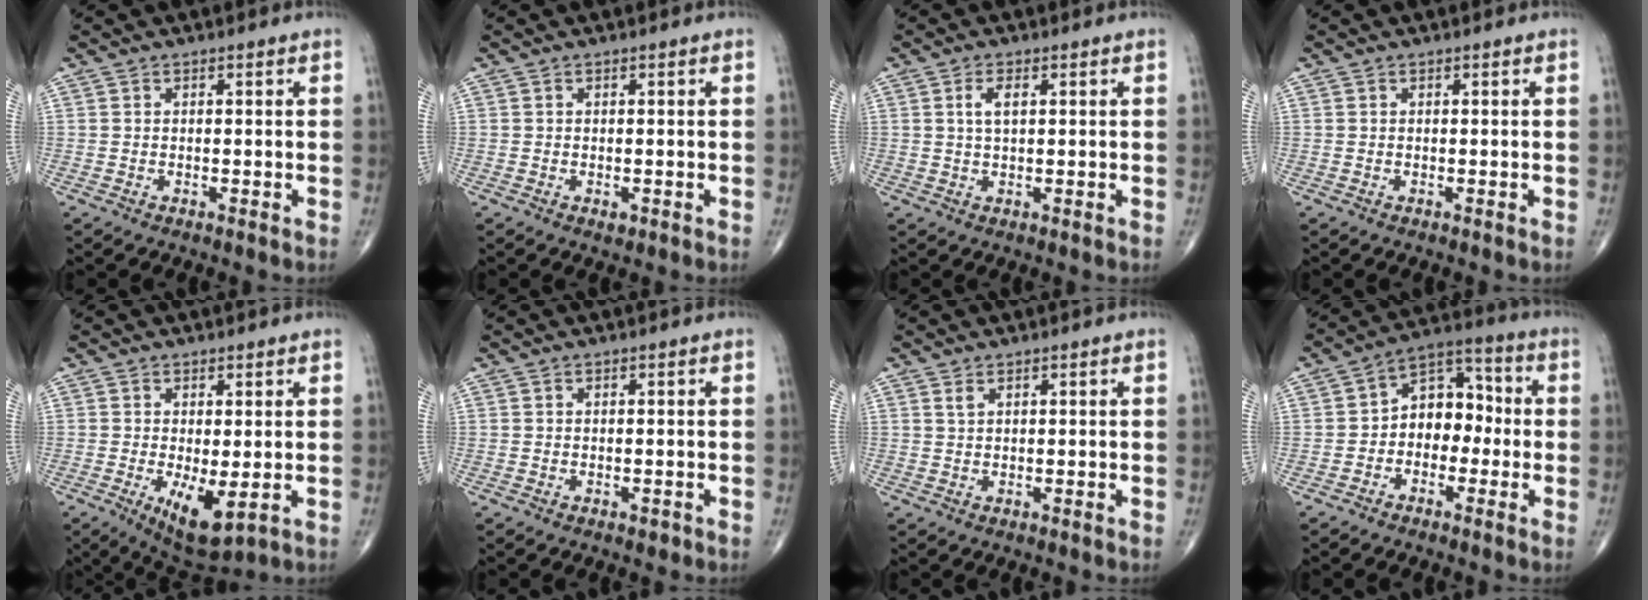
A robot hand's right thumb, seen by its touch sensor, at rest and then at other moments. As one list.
[{"total": 0.8, "force": [-0.3, 0.5, 0.6], "torque": [-0.004, 0.000, -0.003]}, {"total": 3.0, "force": [0.8, 1.2, 2.6], "torque": [-0.052, 0.003, 0.016]}, {"total": 0.0}, {"total": 7.4, "force": [-1.6, 2.8, 6.7], "torque": [-0.107, -0.020, -0.014]}, {"total": 0.6, "force": [-0.3, 0.4, 0.3], "torque": [0.000, 0.000, -0.003]}, {"total": 0.9, "force": [0.7, 0.3, 0.6], "torque": [-0.012, 0.001, 0.016]}, {"total": 9.6, "force": [-1.2, 7.0, 6.4], "torque": [-0.060, 0.044, -0.038]}]